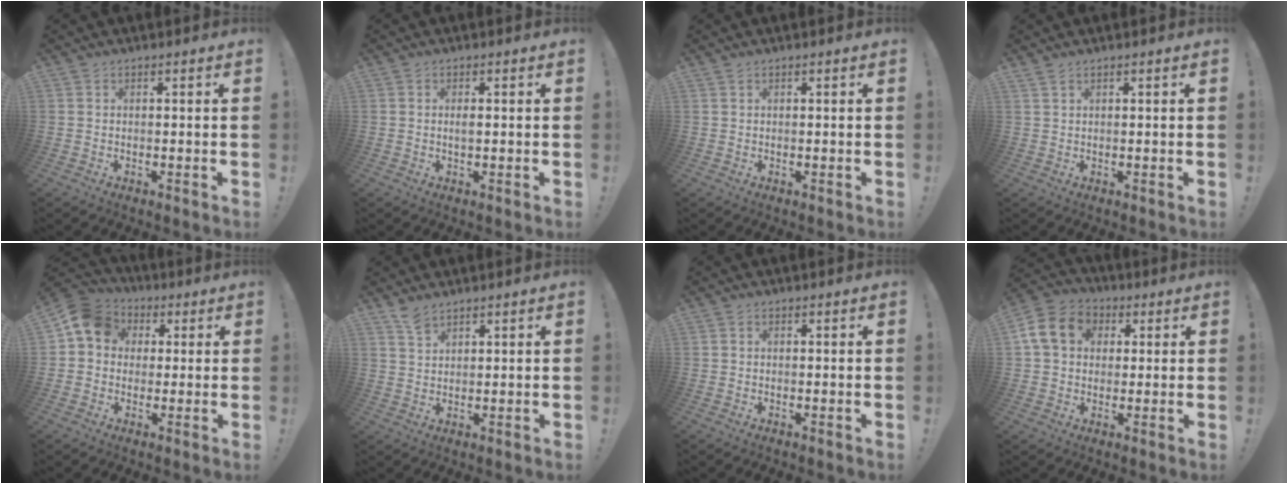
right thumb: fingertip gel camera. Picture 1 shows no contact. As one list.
[{"total": 1.2, "force": [-0.3, 0.3, 1.2], "torque": [-0.020, 0.002, -0.006]}, {"total": 0.0}, {"total": 1.2, "force": [0.8, 0.1, 0.9], "torque": [-0.023, 0.002, 0.017]}, {"total": 9.7, "force": [2.3, 8.2, 4.6], "torque": [-0.064, 0.006, 0.047]}, {"total": 3.9, "force": [3.2, 1.1, 1.9], "torque": [-0.032, -0.019, 0.059]}, {"total": 0.0}, {"total": 13.5, "force": [3.4, 10.8, 7.4], "torque": [-0.121, 0.005, 0.068]}]